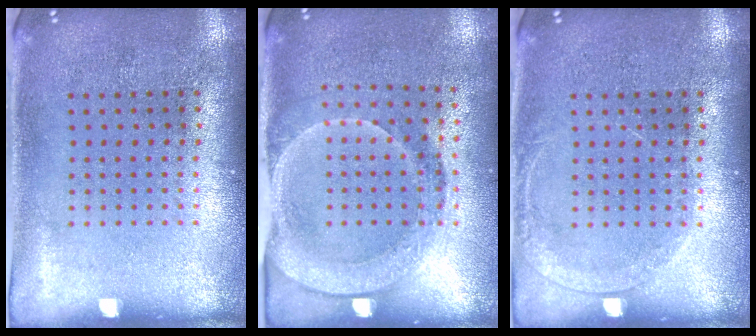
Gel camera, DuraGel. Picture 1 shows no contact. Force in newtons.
{"total": 1.8, "press": 1.5, "slide": 1.0}
{"total": 1.2, "press": 1.1, "slide": 0.1}